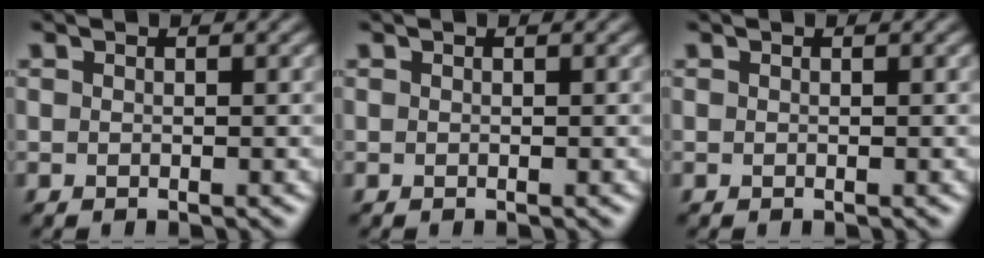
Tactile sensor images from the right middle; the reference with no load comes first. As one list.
[{"total": 0.0}, {"total": 0.0}]